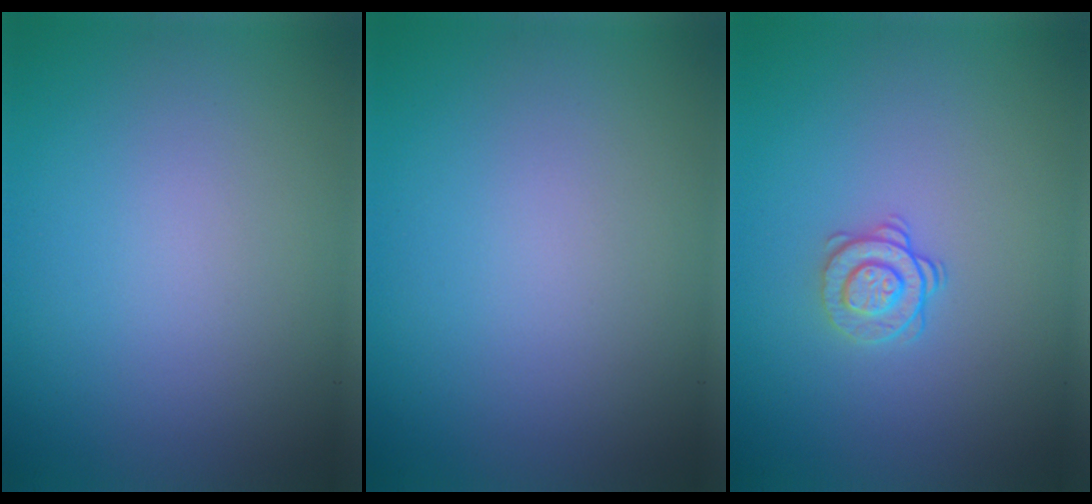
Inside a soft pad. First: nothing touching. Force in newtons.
{"total": 0.0}
{"total": 1.7, "press": 1.3, "slide": 1.1}